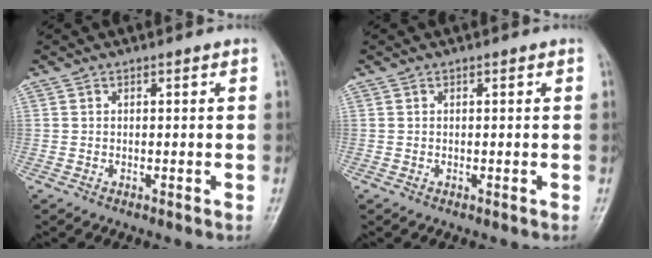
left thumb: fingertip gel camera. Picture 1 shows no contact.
{"total": 0.0}